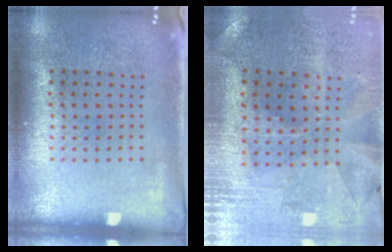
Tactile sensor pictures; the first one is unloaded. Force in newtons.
{"total": 0.7, "press": 0.6, "slide": 0.3}